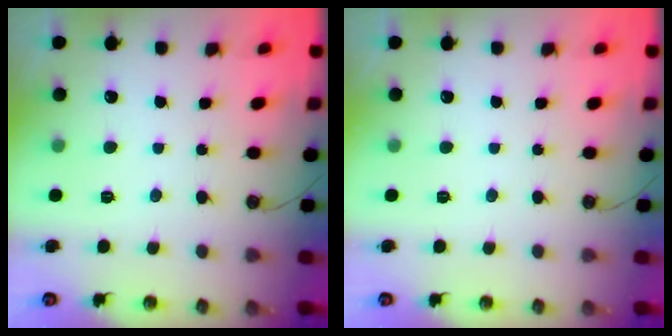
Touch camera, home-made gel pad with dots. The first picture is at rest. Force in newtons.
{"total": 0.0}